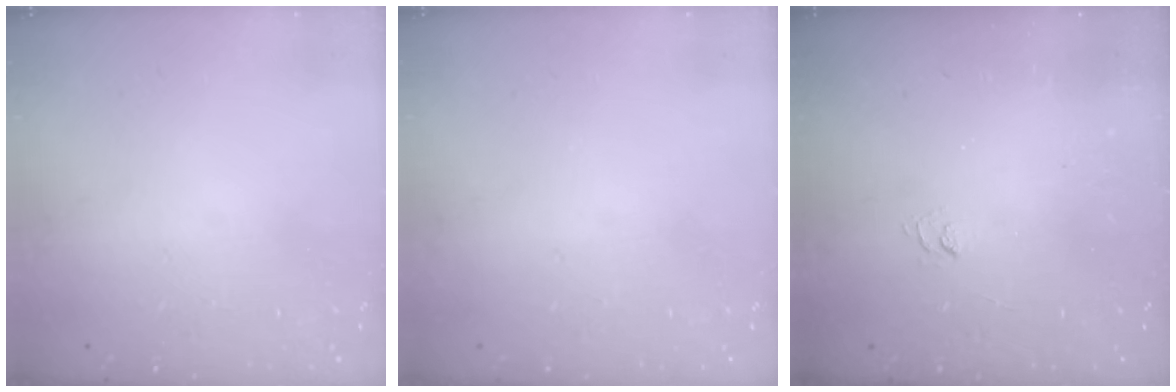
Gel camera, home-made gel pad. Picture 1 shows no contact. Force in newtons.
{"total": 0.0}
{"total": 1.9, "press": 1.5, "slide": 1.3}